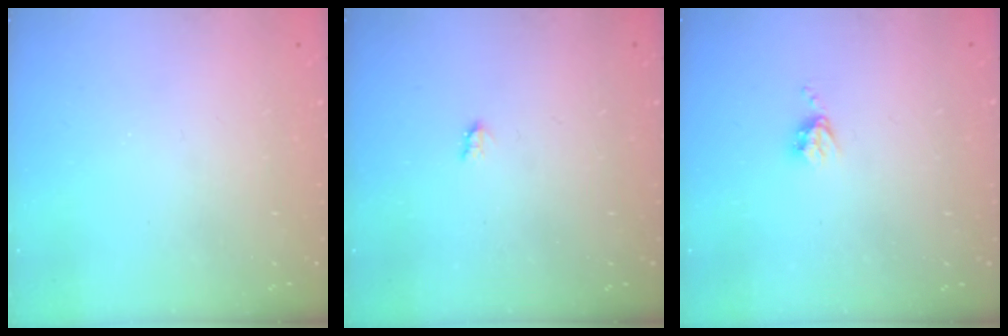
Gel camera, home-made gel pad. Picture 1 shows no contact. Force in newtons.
{"total": 1.7, "press": 1.6, "slide": 0.3}
{"total": 3.8, "press": 3.7, "slide": 0.5}